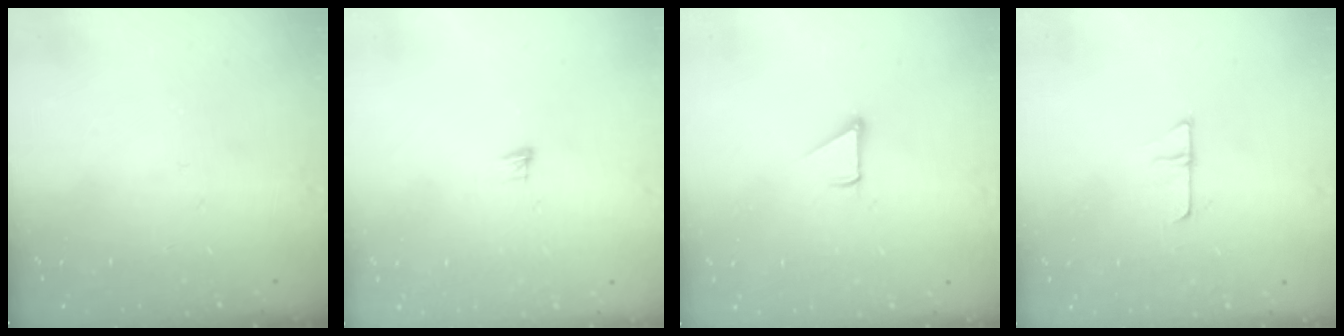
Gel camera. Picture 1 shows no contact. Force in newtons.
{"total": 3.9, "press": 3.8, "slide": 0.9}
{"total": 1.9, "press": 1.9, "slide": 0.1}
{"total": 5.7, "press": 5.6, "slide": 0.6}